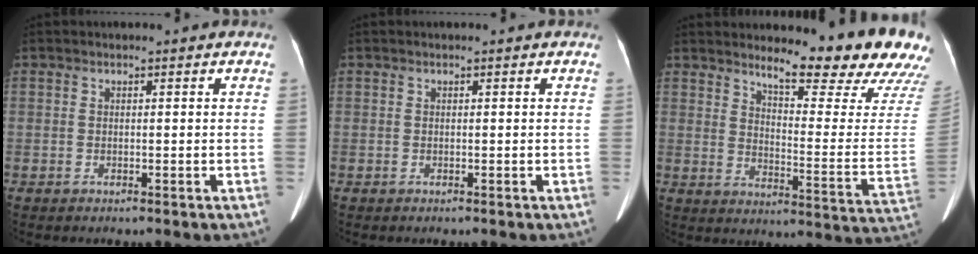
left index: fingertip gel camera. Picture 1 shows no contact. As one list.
[{"total": 0.0}, {"total": 18.4, "force": [16.1, 1.2, 9.0], "torque": [-0.122, -0.095, 0.192]}]